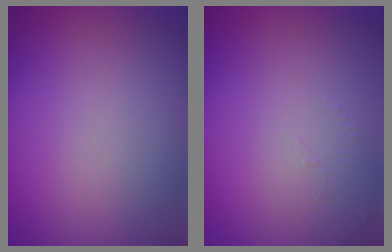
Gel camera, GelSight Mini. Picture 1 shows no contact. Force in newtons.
{"total": 1.3, "press": 1.2, "slide": 0.3}